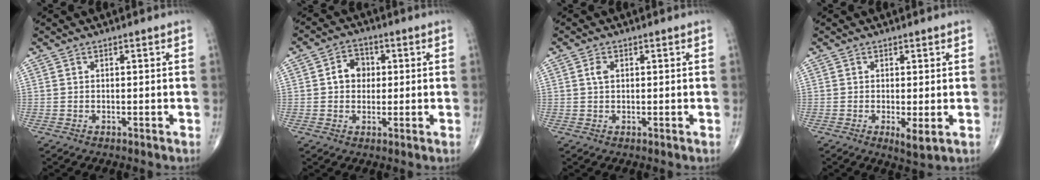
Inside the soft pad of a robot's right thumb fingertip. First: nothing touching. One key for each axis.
{"total": 5.6, "fx": 0.8, "fy": 4.8, "fz": 2.9, "tx": -0.019, "ty": 0.008, "tz": 0.006}
{"total": 1.7, "fx": 0.4, "fy": 1.1, "fz": 1.2, "tx": -0.025, "ty": 0.002, "tz": 0.007}
{"total": 3.0, "fx": -0.5, "fy": 0.8, "fz": 2.9, "tx": -0.051, "ty": -0.012, "tz": -0.008}